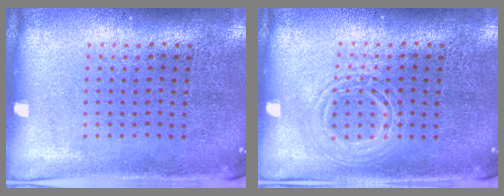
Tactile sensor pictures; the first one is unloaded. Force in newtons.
{"total": 2.0, "press": 2.0, "slide": 0.3}